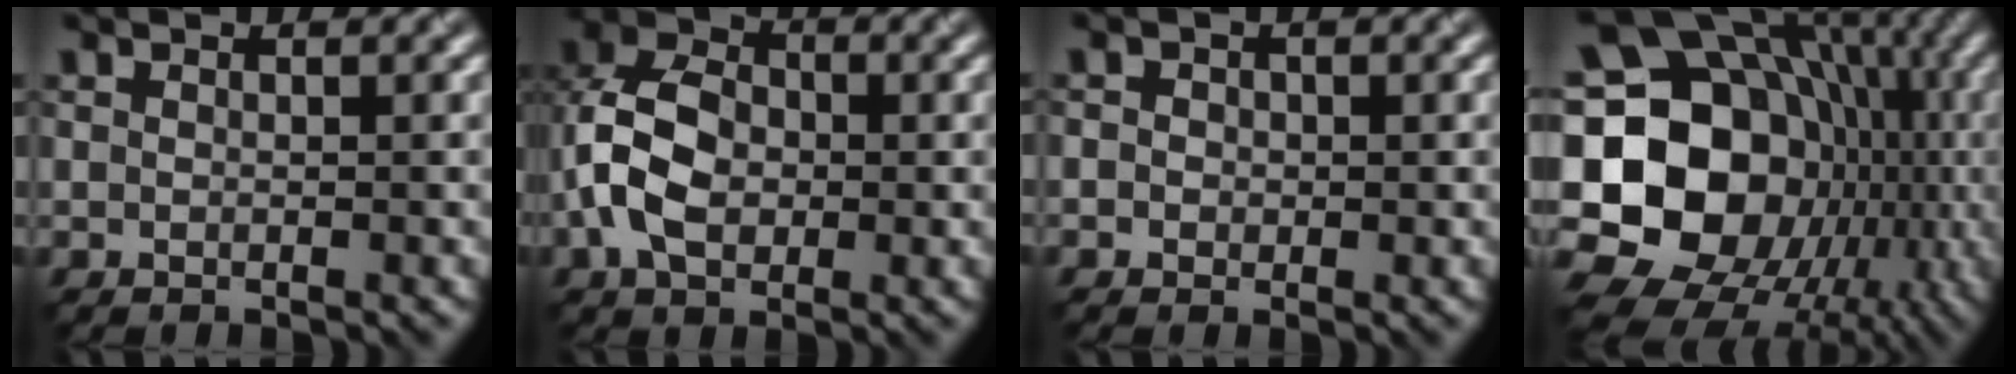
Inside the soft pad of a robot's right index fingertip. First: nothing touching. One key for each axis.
{"total": 7.3, "fx": -1.1, "fy": 5.2, "fz": 5.0, "tx": -0.112, "ty": 0.010, "tz": -0.034}
{"total": 1.2, "fx": 0.0, "fy": 1.1, "fz": 0.4, "tx": 0.002, "ty": -0.002, "tz": -0.006}
{"total": 21.6, "fx": -2.5, "fy": 18.1, "fz": 11.5, "tx": -0.189, "ty": 0.015, "tz": -0.078}